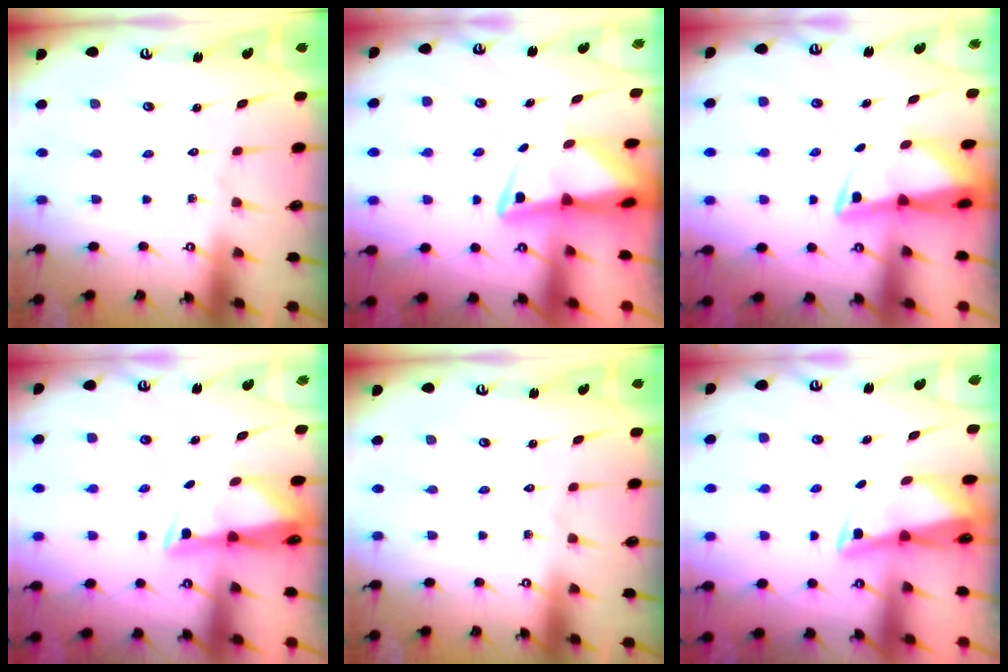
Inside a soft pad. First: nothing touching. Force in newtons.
{"total": 3.3, "press": 3.2, "slide": 0.7}
{"total": 3.0, "press": 2.9, "slide": 0.5}
{"total": 3.0, "press": 2.9, "slide": 0.4}
{"total": 0.0}
{"total": 2.7, "press": 2.7, "slide": 0.3}